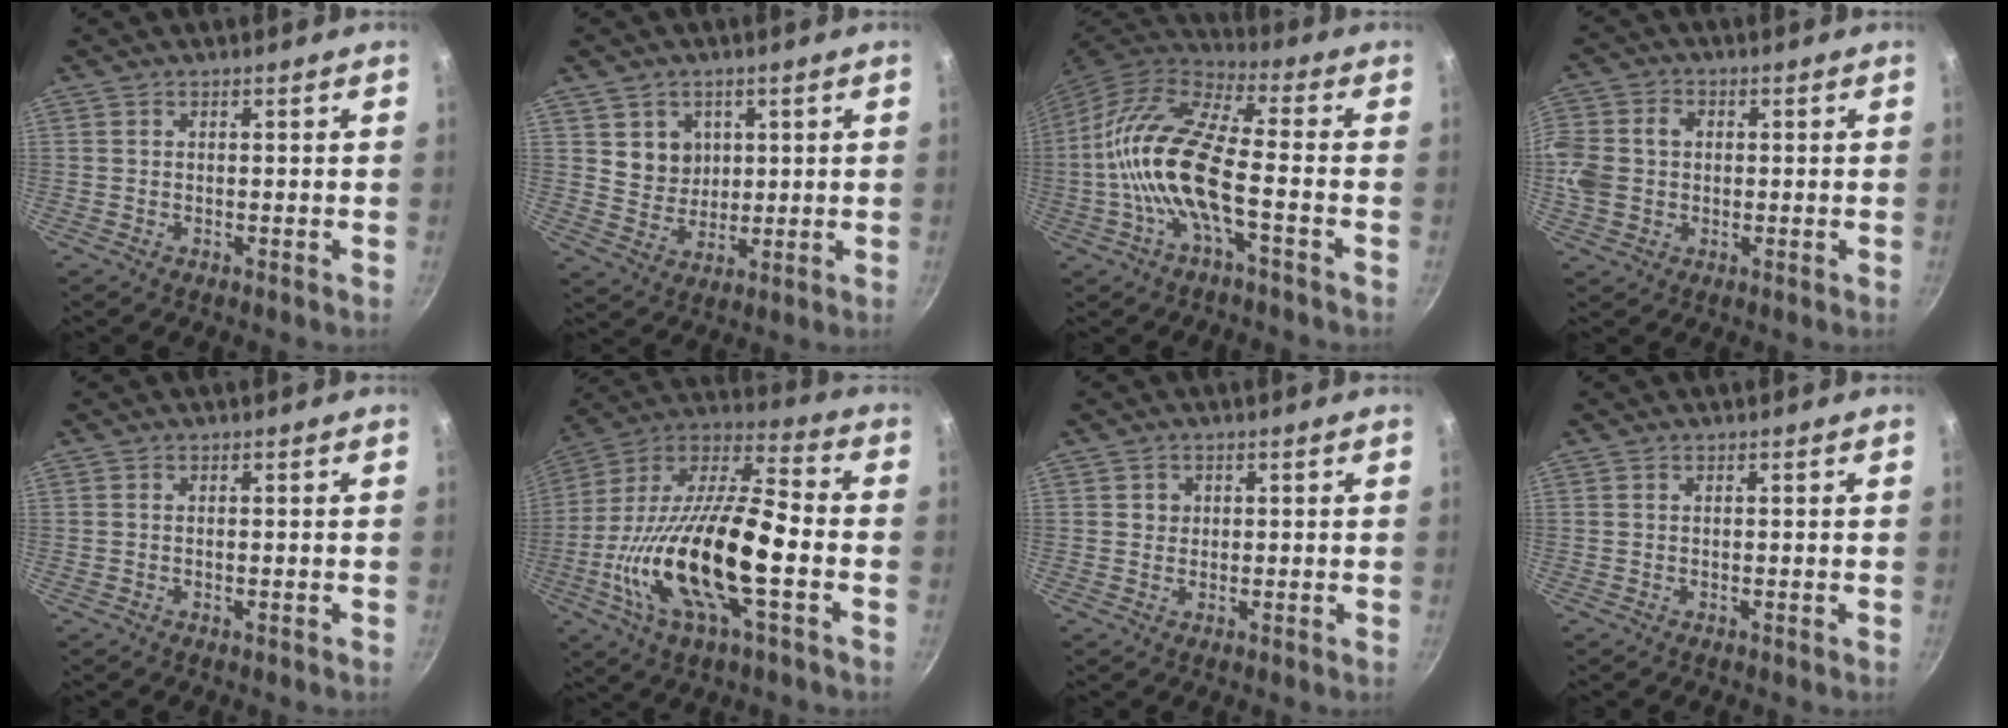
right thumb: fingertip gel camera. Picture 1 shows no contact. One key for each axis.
{"total": 6.4, "fx": 2.0, "fy": 5.7, "fz": 2.2, "tx": -0.013, "ty": -0.010, "tz": 0.044}
{"total": 16.8, "fx": -3.5, "fy": 5.9, "fz": 15.3, "tx": -0.301, "ty": 0.037, "tz": -0.084}
{"total": 11.0, "fx": 0.4, "fy": 9.1, "fz": 6.2, "tx": -0.142, "ty": 0.018, "tz": -0.001}
{"total": 0.0}
{"total": 24.6, "fx": -5.7, "fy": 8.5, "fz": 22.4, "tx": -0.417, "ty": 0.027, "tz": -0.117}
{"total": 1.7, "fx": 0.4, "fy": 1.6, "fz": 0.4, "tx": 0.002, "ty": 0.003, "tz": 0.005}
{"total": 0.0}